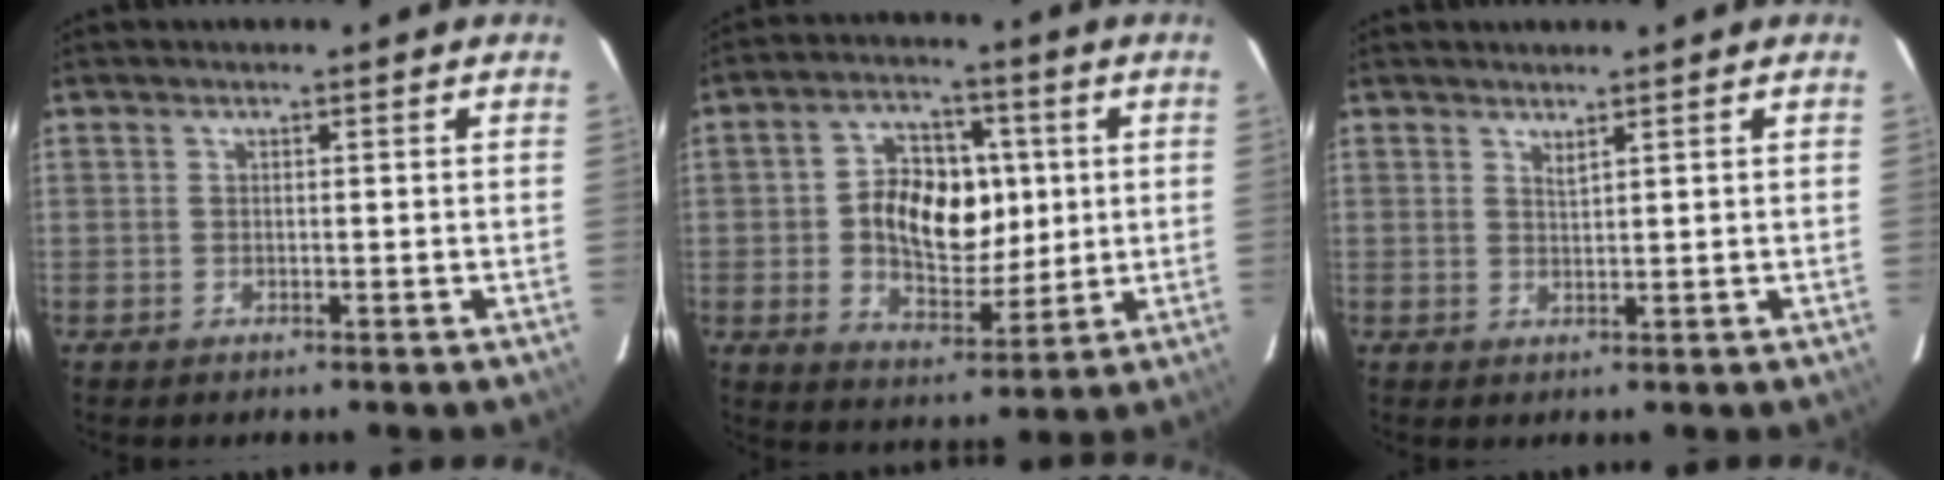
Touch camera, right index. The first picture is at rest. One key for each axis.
{"total": 10.1, "fx": 0.4, "fy": 6.6, "fz": 7.7, "tx": -0.139, "ty": 0.018, "tz": 0.012}
{"total": 1.1, "fx": 1.0, "fy": -0.1, "fz": 0.6, "tx": -0.010, "ty": -0.001, "tz": 0.017}